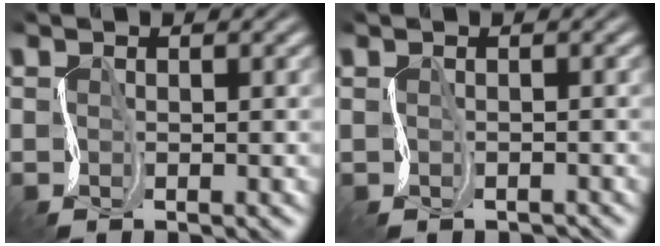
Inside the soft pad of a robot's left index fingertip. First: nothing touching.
{"total": 0.6, "force": [-0.5, 0.3, 0.4], "torque": [-0.006, -0.009, -0.011]}